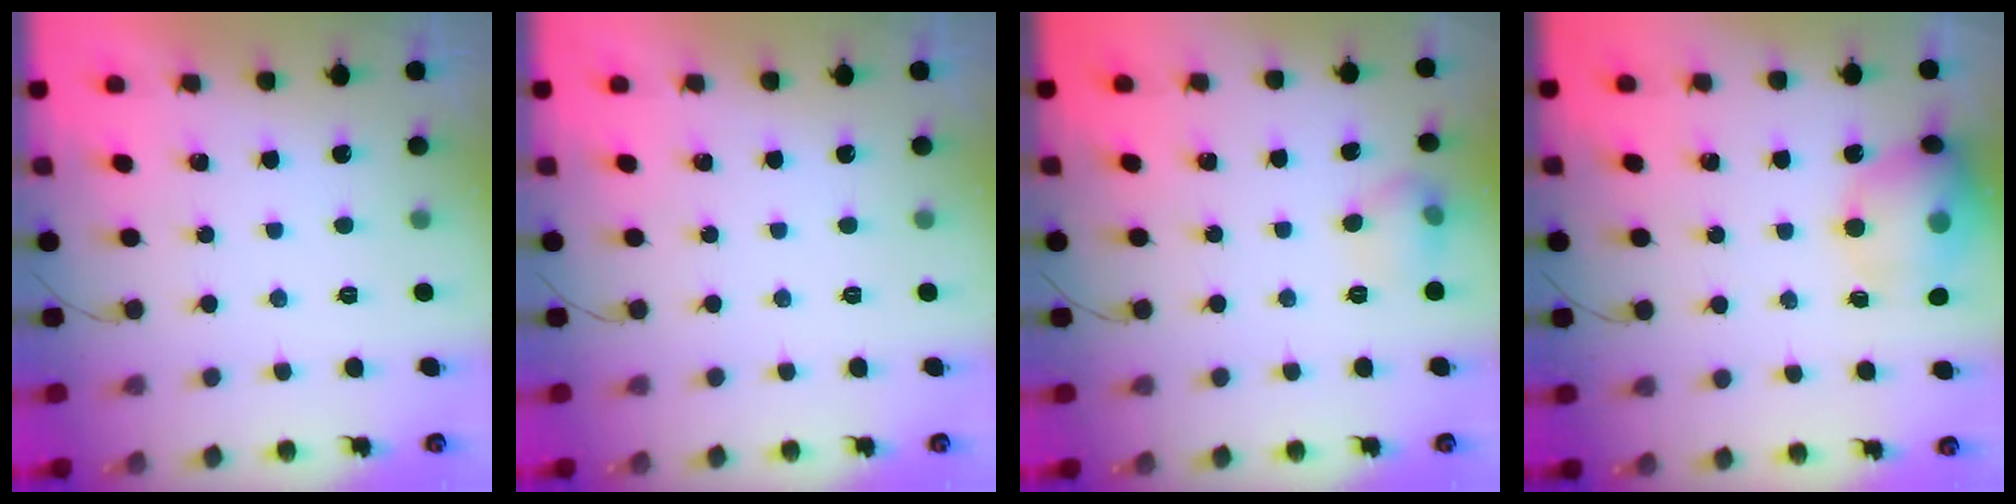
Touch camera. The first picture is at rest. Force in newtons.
{"total": 0.0}
{"total": 6.5, "press": 6.3, "slide": 1.4}
{"total": 15.7, "press": 15.5, "slide": 2.6}